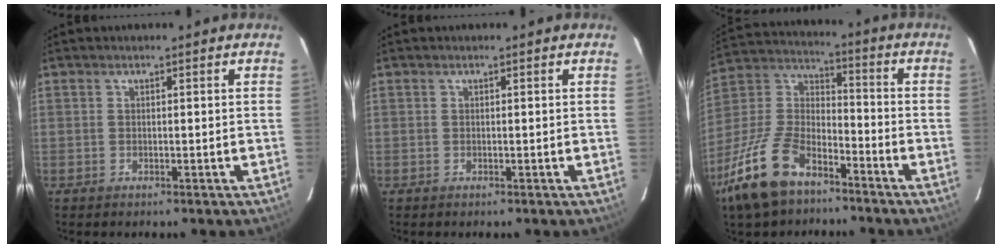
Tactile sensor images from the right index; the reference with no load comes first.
{"total": 0.0}
{"total": 14.8, "force": [-9.8, 6.6, 8.9], "torque": [-0.206, 0.001, -0.192]}